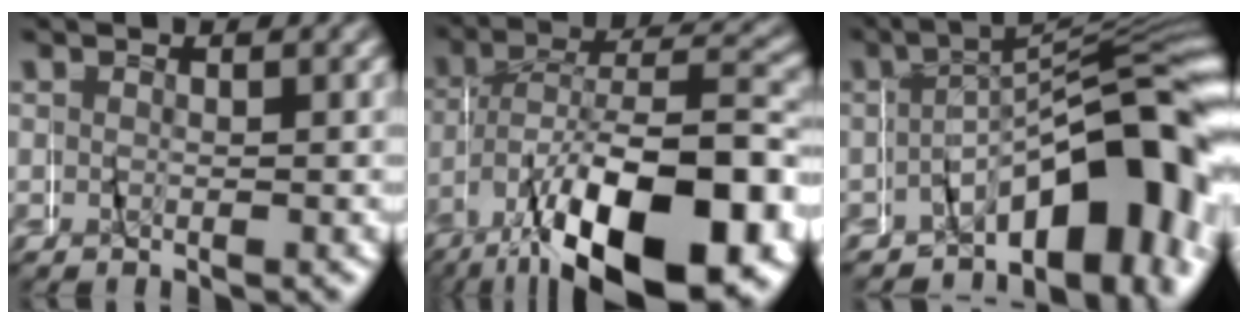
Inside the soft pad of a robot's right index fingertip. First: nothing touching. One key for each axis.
{"total": 12.2, "fx": -5.1, "fy": 5.9, "fz": 9.3, "tx": -0.157, "ty": -0.013, "tz": -0.065}
{"total": 9.6, "fx": -4.1, "fy": 3.7, "fz": 7.9, "tx": -0.111, "ty": -0.005, "tz": -0.057}